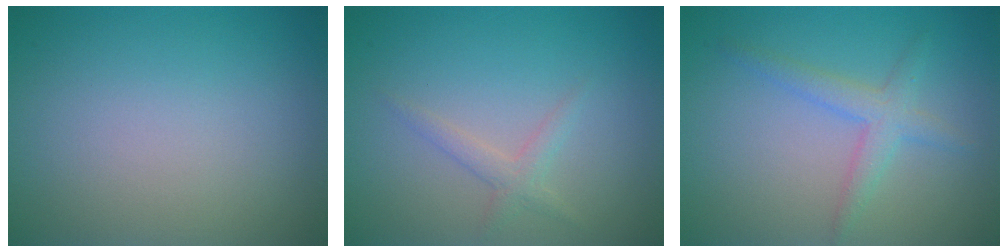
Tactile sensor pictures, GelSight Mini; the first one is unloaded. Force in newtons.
{"total": 1.5, "press": 1.5, "slide": 0.1}
{"total": 2.4, "press": 2.4, "slide": 0.1}